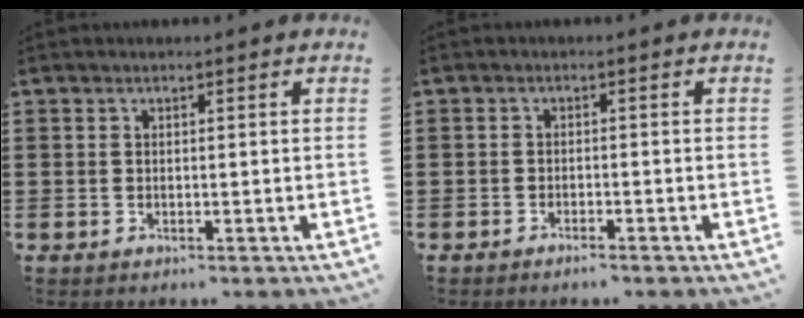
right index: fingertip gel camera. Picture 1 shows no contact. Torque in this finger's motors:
{"motor_torque": [-0.01, 0.09, 0.08, -0.01]}